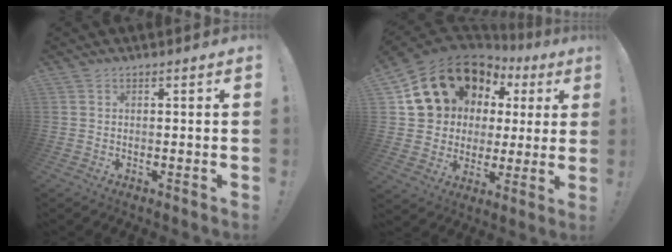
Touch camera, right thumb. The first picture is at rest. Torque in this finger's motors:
{"motor_torque": [0.39, 1.87, 0.54, -0.10, 0.37]}